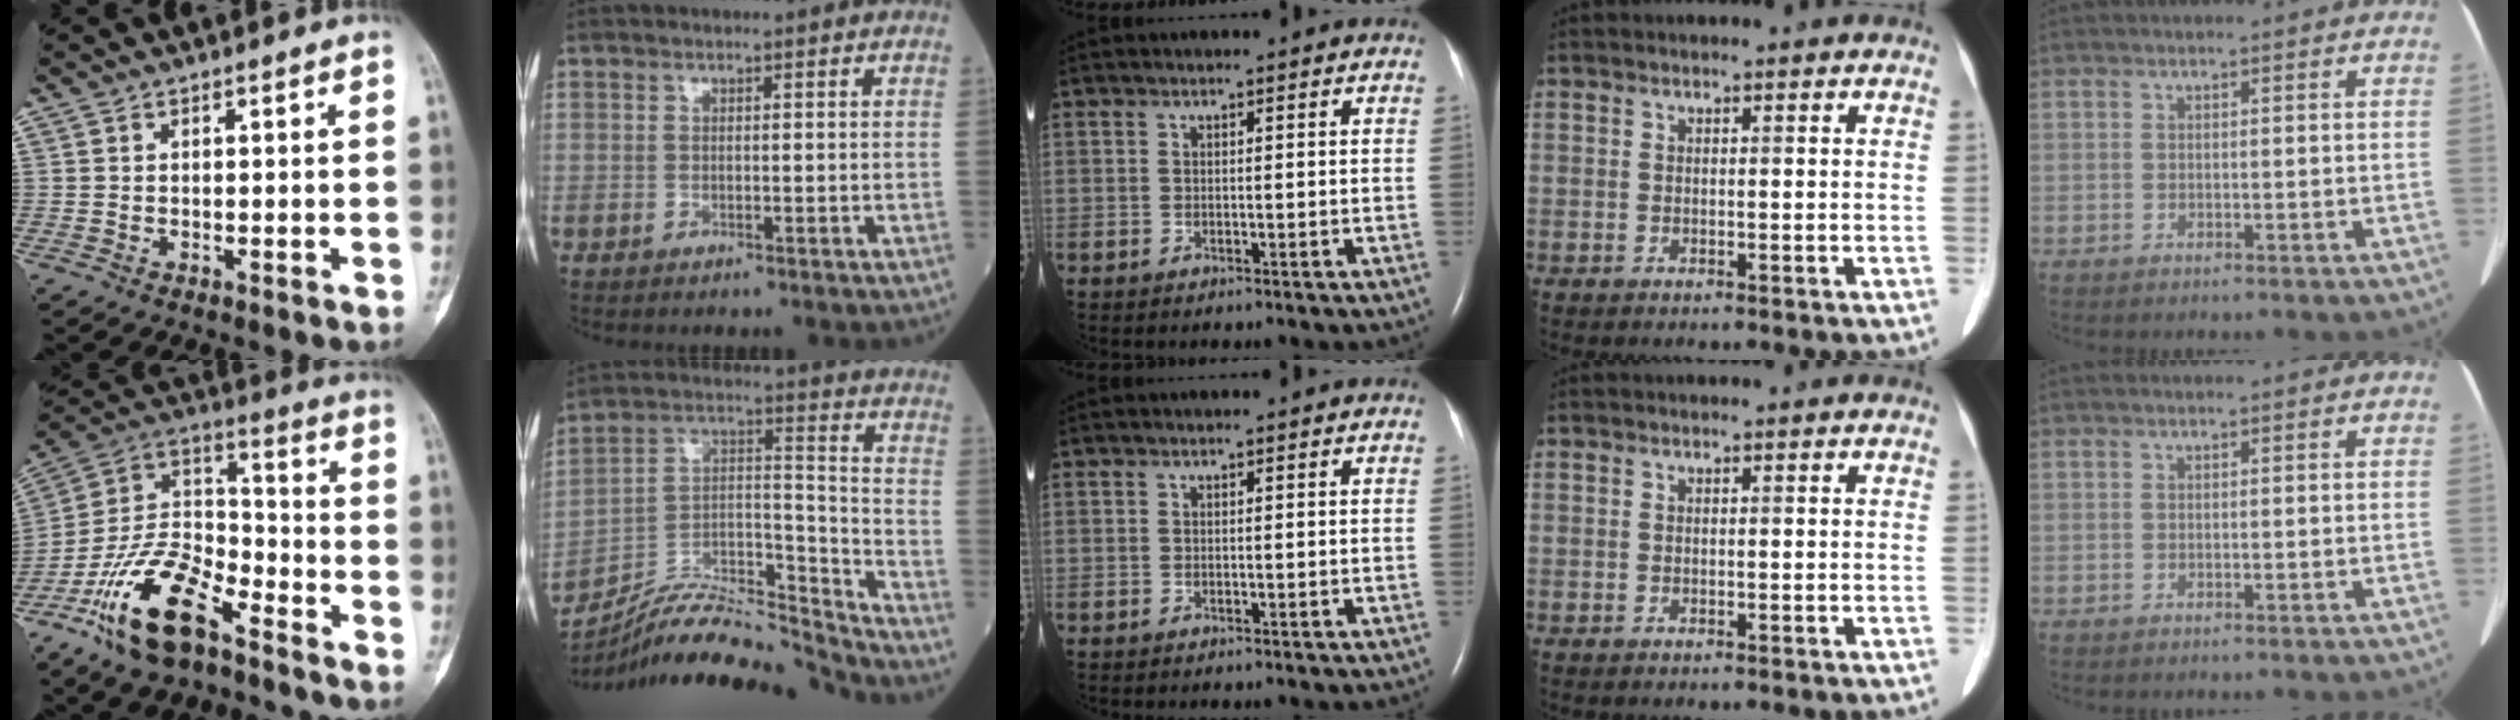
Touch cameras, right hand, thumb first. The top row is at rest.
{"thumb": {"total": 18.5, "force": [-11.4, 8.3, 12.1], "torque": [-0.216, 0.077, -0.213]}, "index": {"total": 17.1, "force": [-16.5, 1.6, 4.4], "torque": [-0.064, 0.051, -0.284]}}